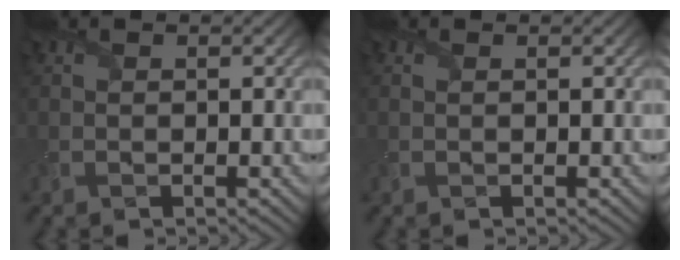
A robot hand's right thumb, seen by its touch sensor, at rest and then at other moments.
{"total": 0.0}